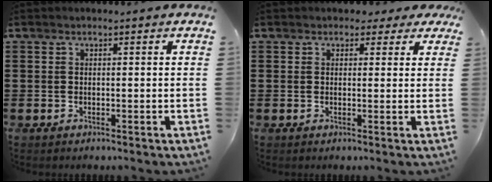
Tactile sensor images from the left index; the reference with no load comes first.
{"total": 1.8, "force": [1.2, 1.2, 0.5], "torque": [-0.010, 0.007, 0.020]}